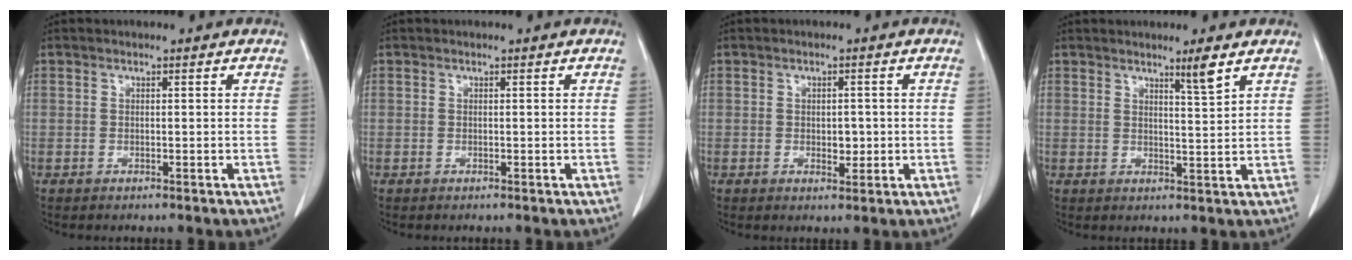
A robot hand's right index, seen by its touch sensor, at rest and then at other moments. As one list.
[{"total": 0.0}, {"total": 2.4, "force": [-0.2, 1.4, 1.9], "torque": [-0.024, 0.001, 0.005]}, {"total": 3.3, "force": [2.4, -0.6, 2.2], "torque": [-0.038, -0.007, 0.046]}]